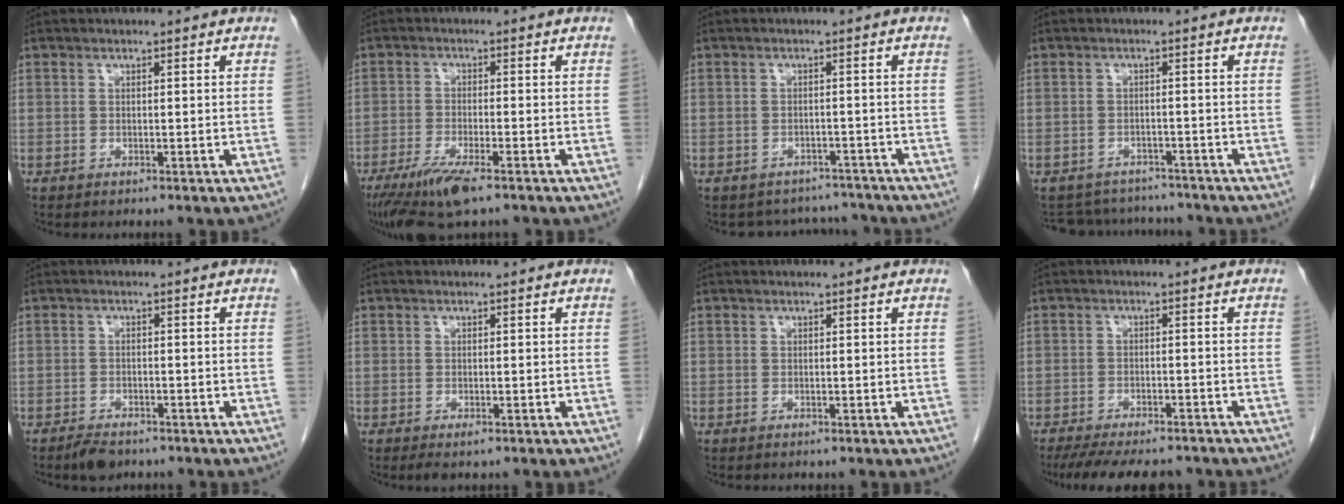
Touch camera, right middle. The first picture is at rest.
{"total": 7.9, "force": [-5.3, 1.2, 5.8], "torque": [-0.106, -0.020, -0.089]}
{"total": 6.6, "force": [-6.1, 2.4, -0.2], "torque": [0.006, 0.018, -0.071]}
{"total": 7.7, "force": [-7.3, 2.4, 0.5], "torque": [-0.010, 0.012, -0.094]}
{"total": 2.7, "force": [-2.1, 1.4, 0.9], "torque": [-0.018, 0.000, -0.028]}
{"total": 2.2, "force": [-1.4, 0.6, 1.6], "torque": [-0.030, -0.005, -0.021]}
{"total": 0.0}
{"total": 12.7, "force": [-11.0, 3.4, 5.5], "torque": [-0.102, -0.010, -0.148]}